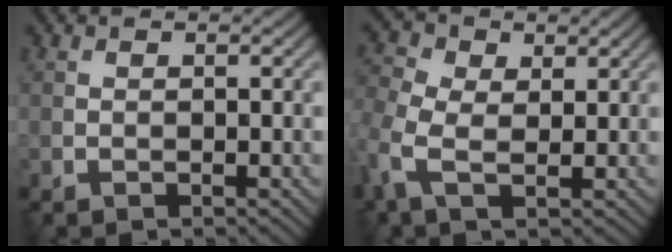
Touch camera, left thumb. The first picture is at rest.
{"total": 6.1, "force": [-0.1, 4.0, 4.6], "torque": [-0.122, 0.010, -0.011]}